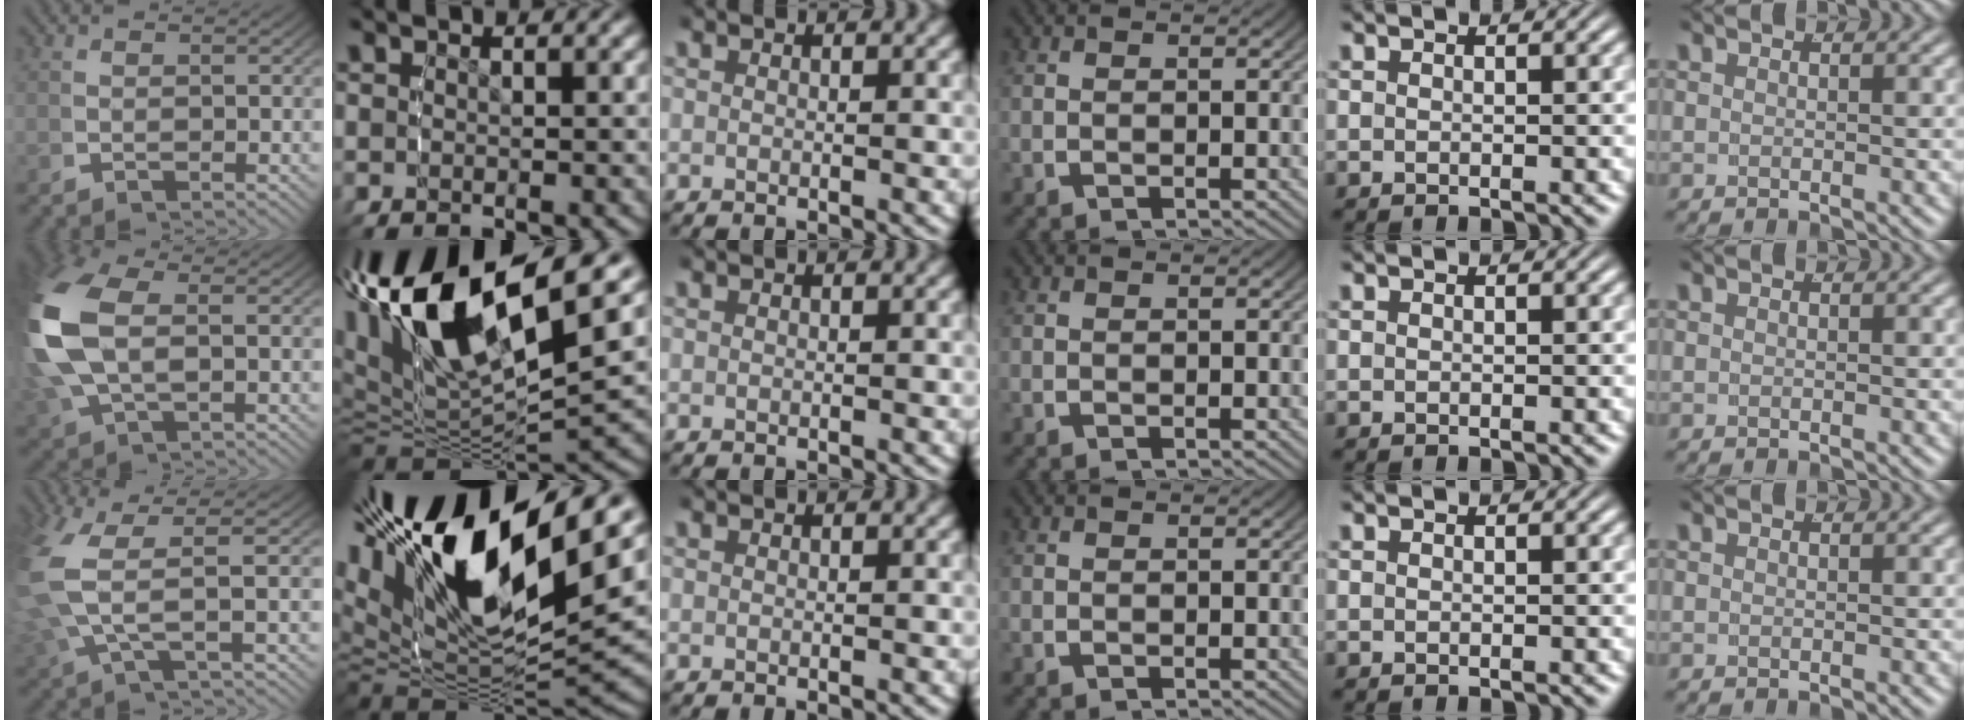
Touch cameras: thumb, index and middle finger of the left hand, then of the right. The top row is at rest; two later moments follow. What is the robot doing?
{"motion": "lift_and_place", "object": "pen"}